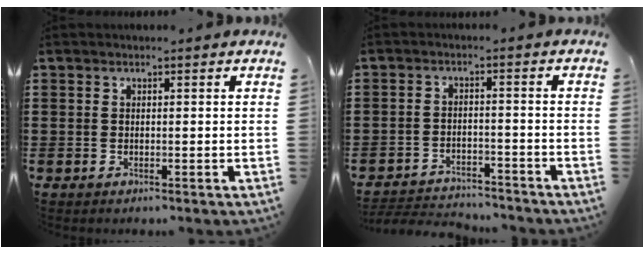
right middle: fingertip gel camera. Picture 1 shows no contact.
{"total": 3.5, "force": [-3.4, 0.5, 0.1], "torque": [-0.008, 0.004, -0.075]}